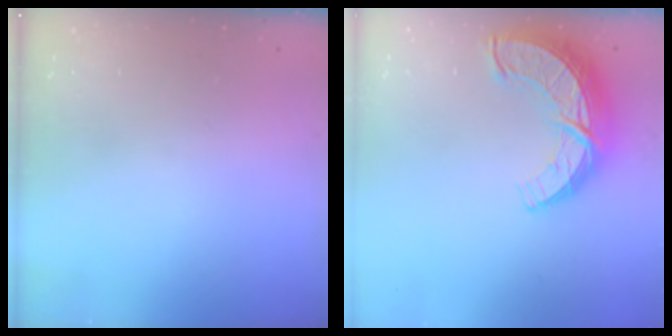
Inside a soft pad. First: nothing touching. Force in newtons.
{"total": 12.6, "press": 12.6, "slide": 0.9}